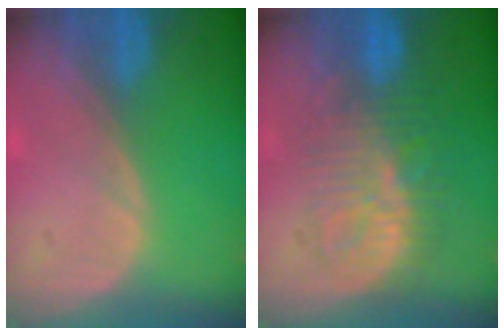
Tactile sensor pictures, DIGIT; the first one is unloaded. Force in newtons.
{"total": 9.4, "press": 9.2, "slide": 2.2}